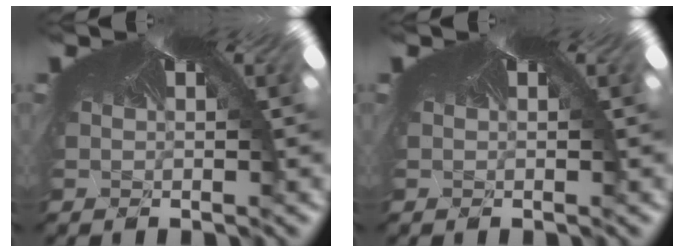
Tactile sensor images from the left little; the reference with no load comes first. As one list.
[{"total": 0.0}]